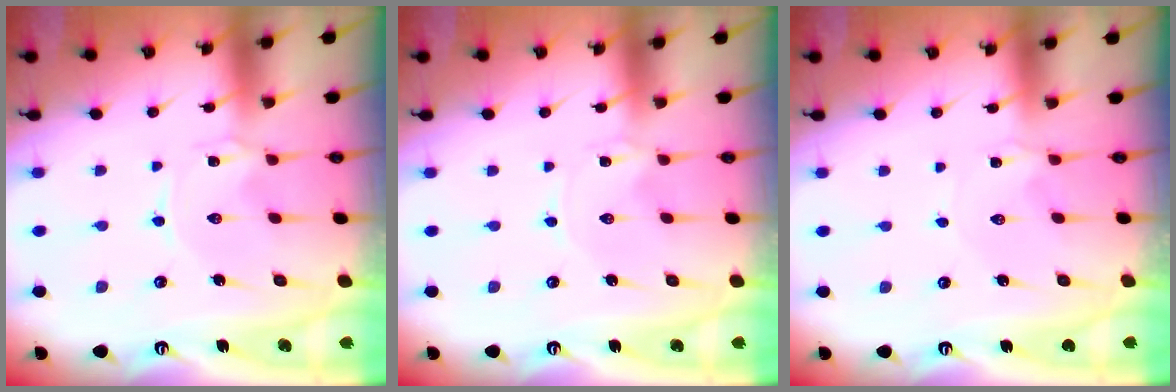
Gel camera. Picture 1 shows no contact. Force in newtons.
{"total": 0.0}
{"total": 0.9, "press": 0.8, "slide": 0.2}